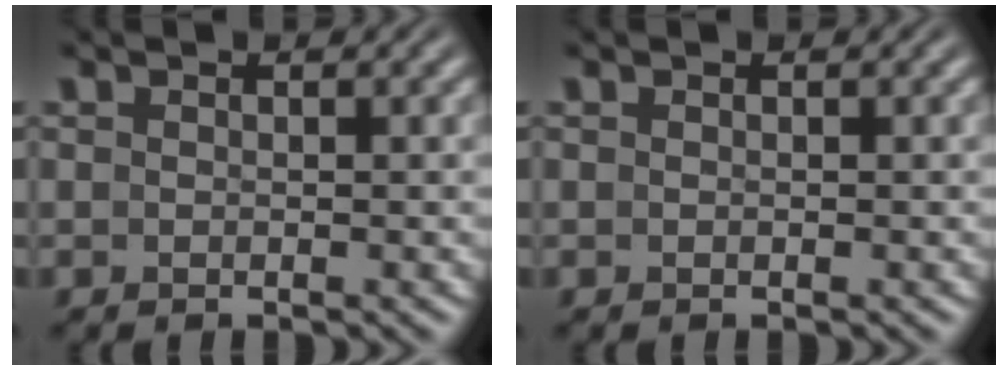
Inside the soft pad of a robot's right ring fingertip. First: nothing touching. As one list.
[{"total": 0.0}]